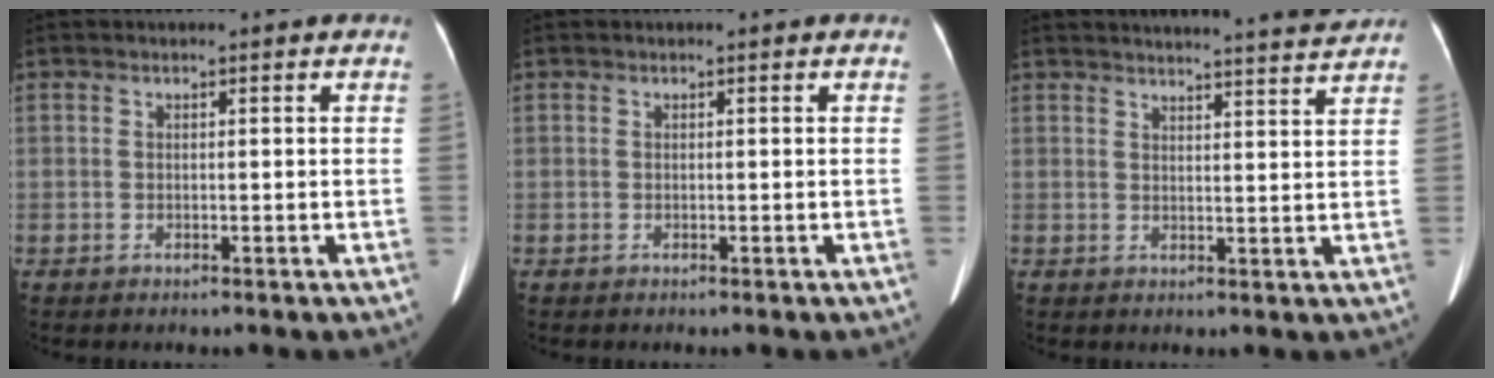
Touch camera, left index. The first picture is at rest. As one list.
[{"total": 0.0}, {"total": 13.1, "force": [12.5, -1.1, 3.7], "torque": [-0.056, -0.026, 0.149]}]